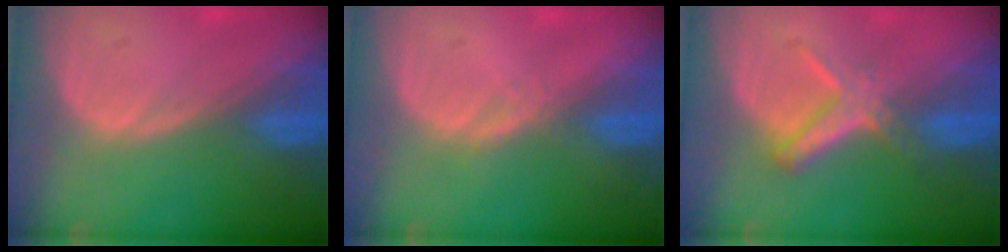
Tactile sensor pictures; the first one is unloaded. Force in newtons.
{"total": 1.2, "press": 1.0, "slide": 0.7}
{"total": 5.6, "press": 5.1, "slide": 2.4}